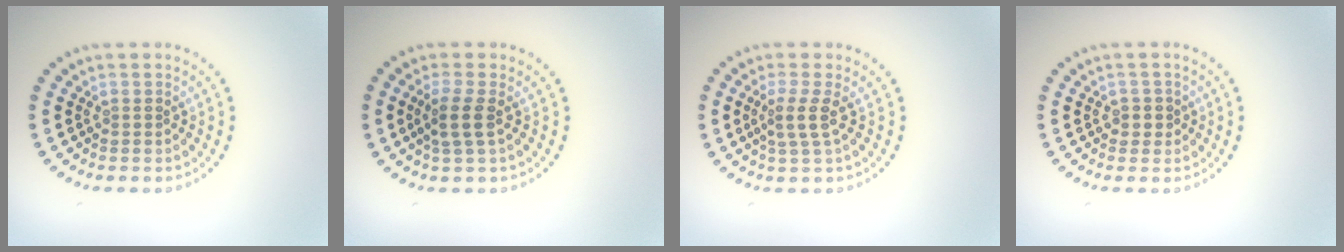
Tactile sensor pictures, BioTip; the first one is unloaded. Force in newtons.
{"total": 2.3, "press": 1.9, "slide": 1.3}
{"total": 2.2, "press": 1.7, "slide": 1.4}
{"total": 1.4, "press": 1.1, "slide": 0.8}